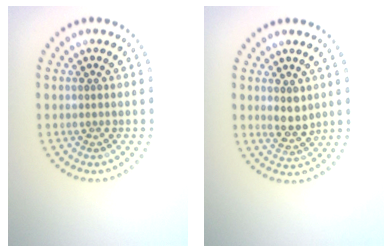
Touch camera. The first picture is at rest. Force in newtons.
{"total": 2.2, "press": 2.0, "slide": 0.8}